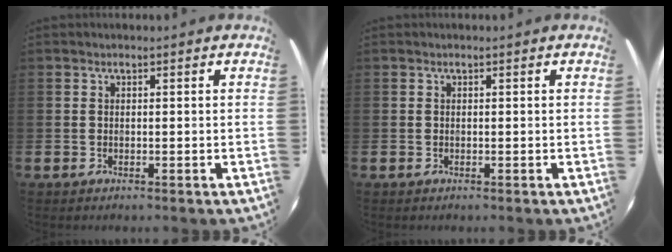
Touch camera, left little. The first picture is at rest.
{"total": 0.0}